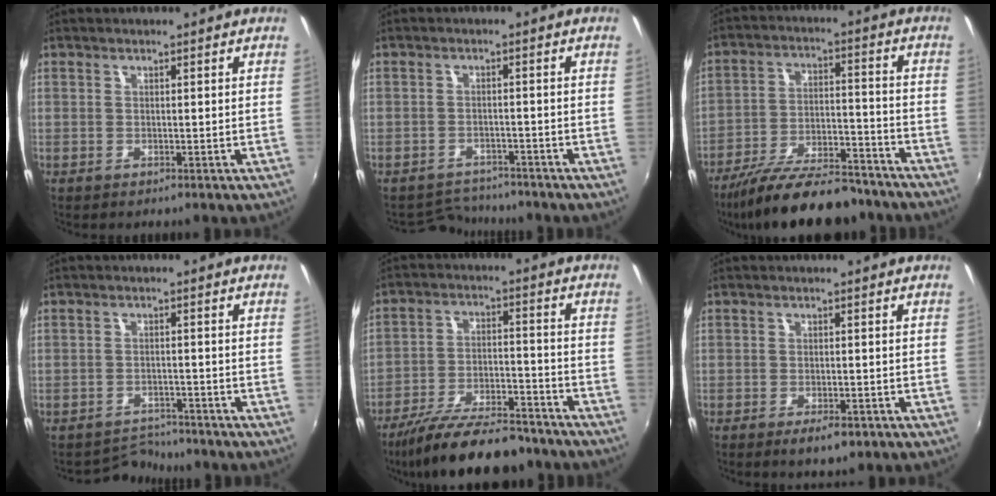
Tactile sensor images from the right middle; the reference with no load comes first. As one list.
[{"total": 4.8, "force": [-4.6, 1.4, -0.4], "torque": [-0.011, 0.003, -0.078]}, {"total": 20.3, "force": [-16.8, 5.6, 9.9], "torque": [-0.183, -0.021, -0.255]}, {"total": 4.1, "force": [-3.9, 0.9, -0.9], "torque": [0.005, 0.007, -0.066]}, {"total": 18.6, "force": [-15.5, 4.9, 9.1], "torque": [-0.175, -0.023, -0.240]}, {"total": 3.9, "force": [-2.4, 1.5, 2.7], "torque": [-0.058, -0.013, -0.039]}]